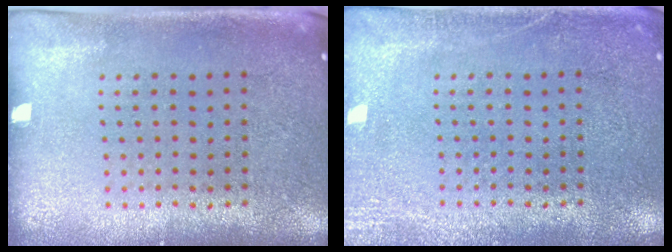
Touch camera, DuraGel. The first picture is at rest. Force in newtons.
{"total": 2.8, "press": 2.7, "slide": 0.4}